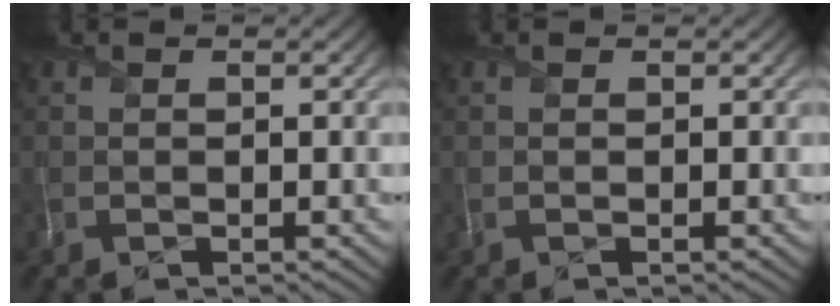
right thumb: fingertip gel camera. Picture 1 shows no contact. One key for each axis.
{"total": 0.0}